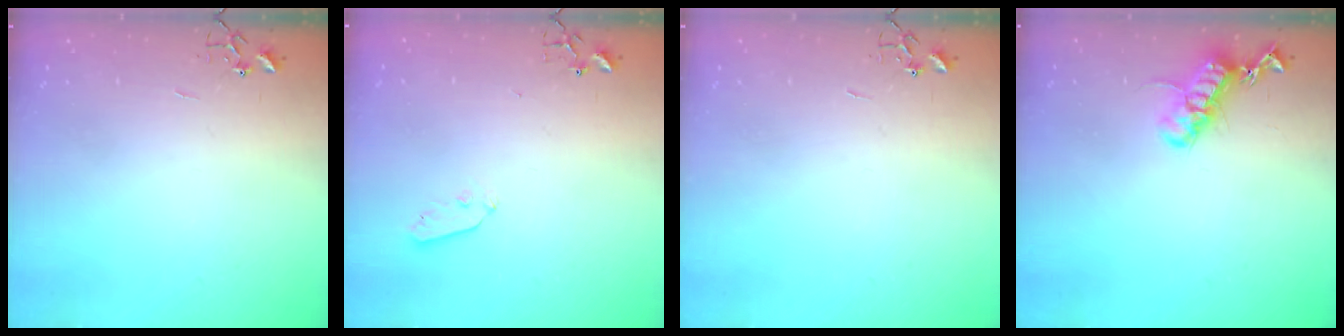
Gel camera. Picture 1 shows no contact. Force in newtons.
{"total": 3.1, "press": 3.0, "slide": 0.4}
{"total": 0.0}
{"total": 15.5, "press": 15.4, "slide": 1.8}